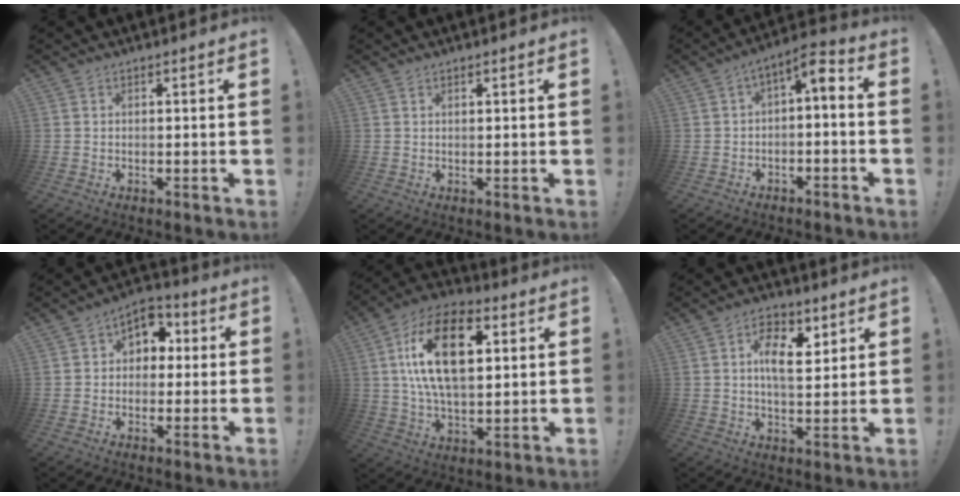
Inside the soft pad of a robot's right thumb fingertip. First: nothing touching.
{"total": 0.8, "force": [0.7, 0.2, 0.2], "torque": [-0.003, -0.001, 0.013]}
{"total": 5.3, "force": [-0.5, 1.8, 4.9], "torque": [-0.075, 0.004, -0.010]}
{"total": 7.1, "force": [1.0, 6.2, 3.1], "torque": [-0.039, 0.005, 0.025]}
{"total": 21.5, "force": [5.3, 11.9, 17.1], "torque": [-0.306, -0.002, 0.082]}
{"total": 10.3, "force": [3.8, 5.3, 7.9], "torque": [-0.116, -0.006, 0.066]}